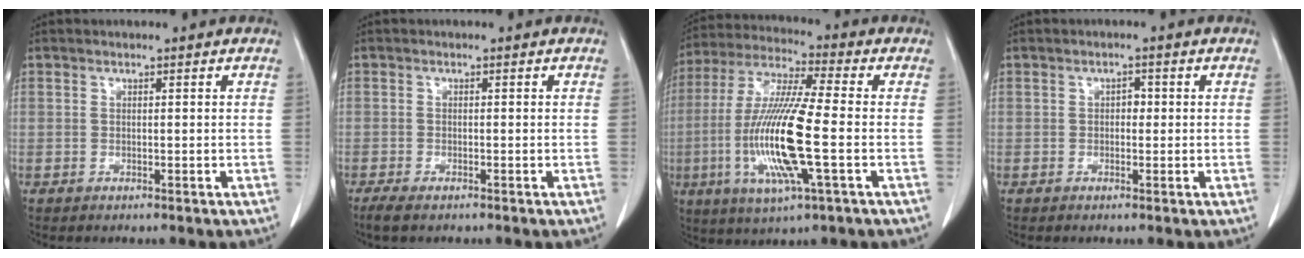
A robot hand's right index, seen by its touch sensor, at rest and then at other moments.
{"total": 3.0, "force": [-2.2, 0.8, 1.8], "torque": [-0.033, -0.008, -0.033]}
{"total": 16.1, "force": [-3.2, 1.1, 15.8], "torque": [-0.330, -0.014, -0.062]}
{"total": 1.4, "force": [0.0, 0.9, 1.0], "torque": [-0.009, 0.005, -0.002]}